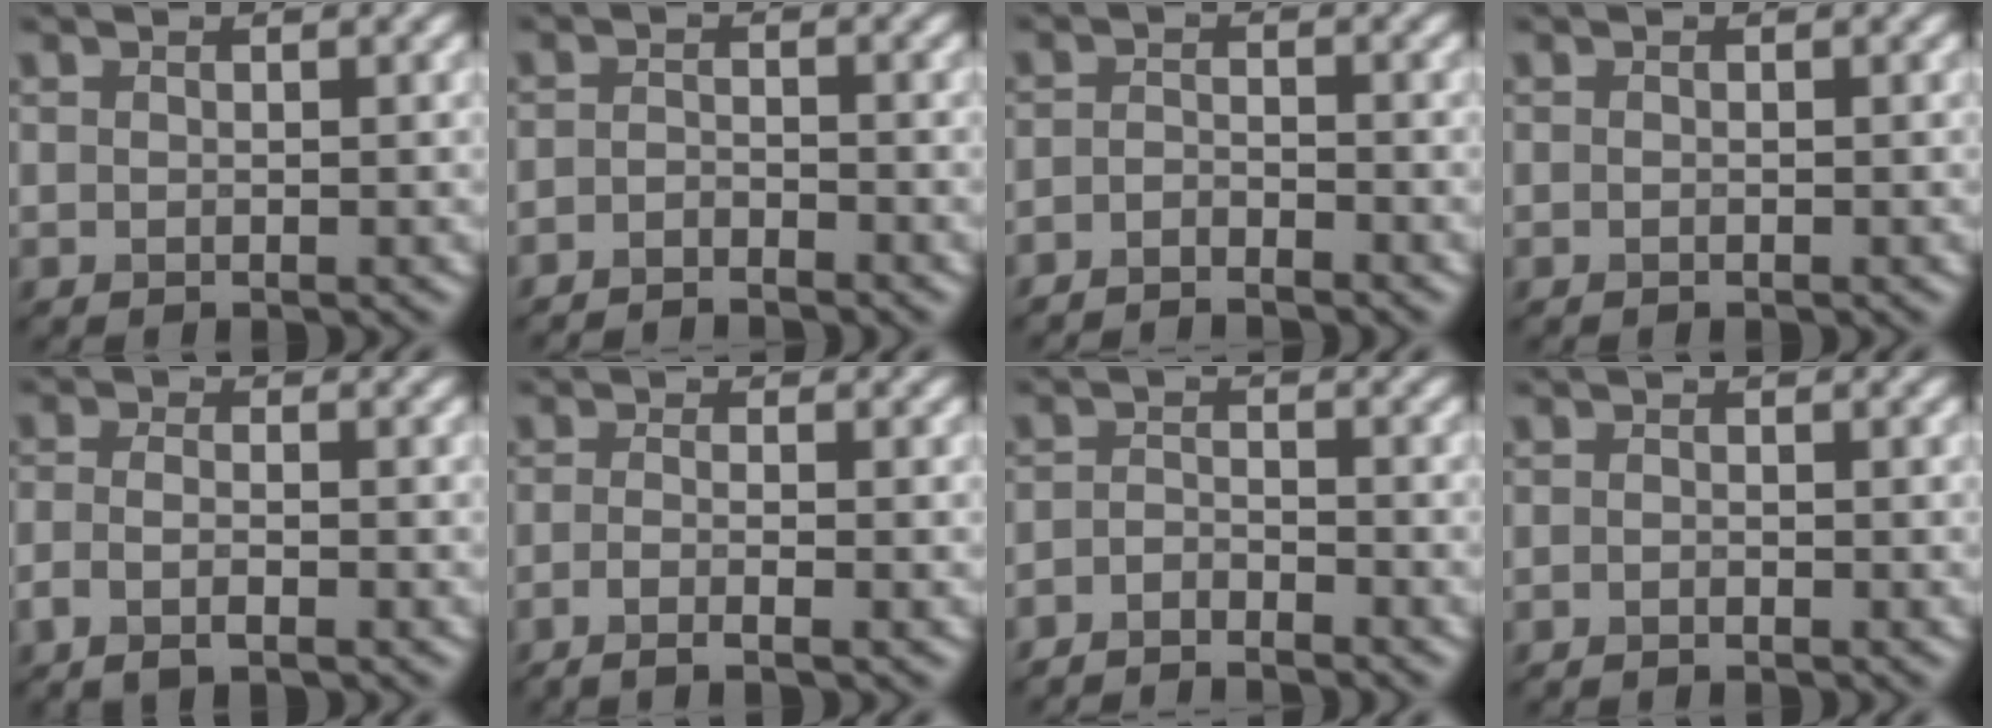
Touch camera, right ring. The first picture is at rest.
{"total": 2.2, "force": [-2.1, 0.3, 0.6], "torque": [-0.008, -0.004, -0.041]}
{"total": 2.1, "force": [-2.0, 0.3, 0.6], "torque": [-0.010, -0.004, -0.041]}
{"total": 0.0}
{"total": 2.7, "force": [-1.3, 1.0, 2.1], "torque": [-0.046, -0.007, -0.026]}
{"total": 2.9, "force": [-1.3, 0.9, 2.5], "torque": [-0.034, -0.010, -0.028]}
{"total": 2.4, "force": [-2.3, 0.4, 0.6], "torque": [-0.012, -0.003, -0.048]}
{"total": 0.5, "force": [-0.4, 0.1, 0.3], "torque": [-0.004, -0.001, -0.009]}